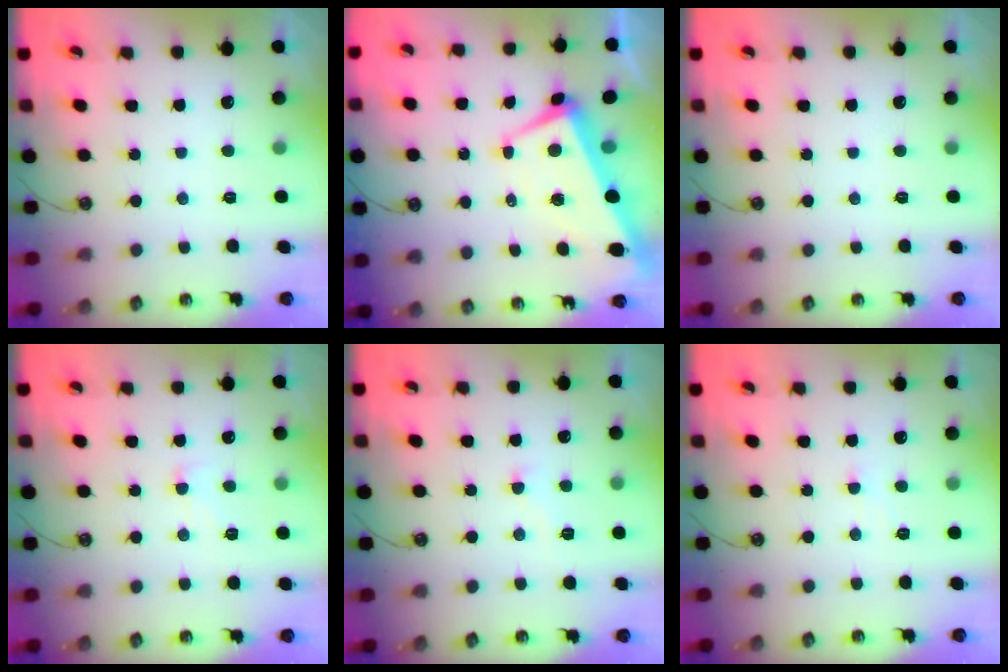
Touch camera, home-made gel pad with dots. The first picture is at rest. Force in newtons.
{"total": 2.0, "press": 1.6, "slide": 1.2}
{"total": 0.0}
{"total": 1.6, "press": 1.5, "slide": 0.5}
{"total": 2.4, "press": 2.3, "slide": 0.5}
{"total": 0.9, "press": 0.9, "slide": 0.3}